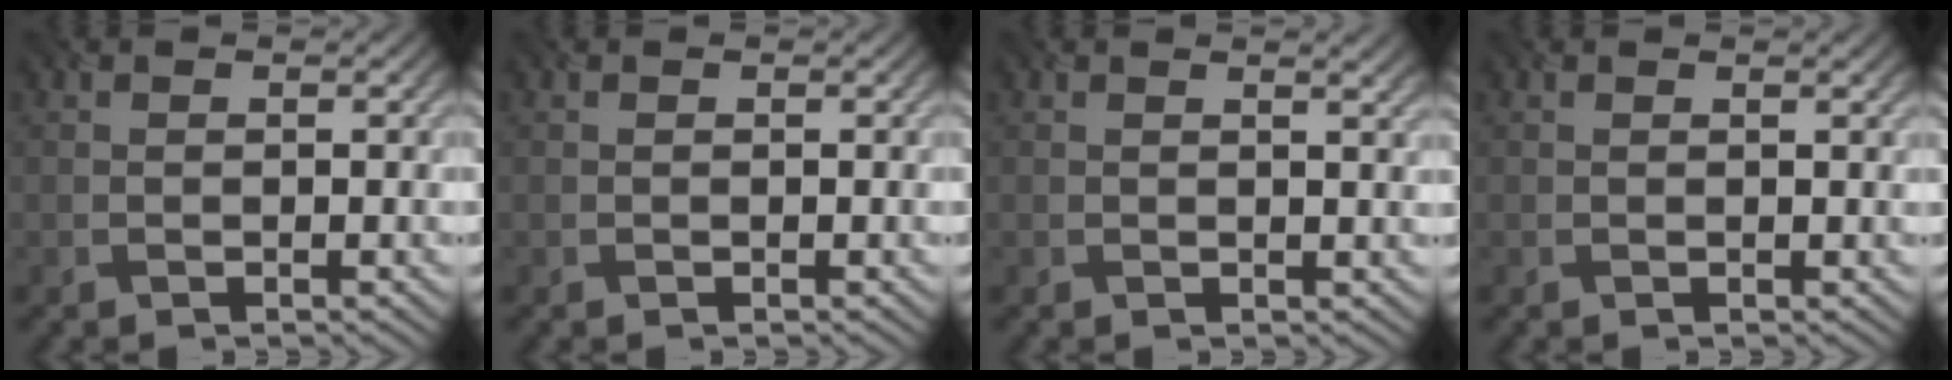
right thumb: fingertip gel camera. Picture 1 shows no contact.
{"total": 0.0}
{"total": 1.6, "force": [1.0, 0.3, 1.2], "torque": [-0.019, -0.001, 0.011]}
{"total": 0.6, "force": [0.3, 0.0, 0.4], "torque": [-0.006, 0.002, 0.006]}